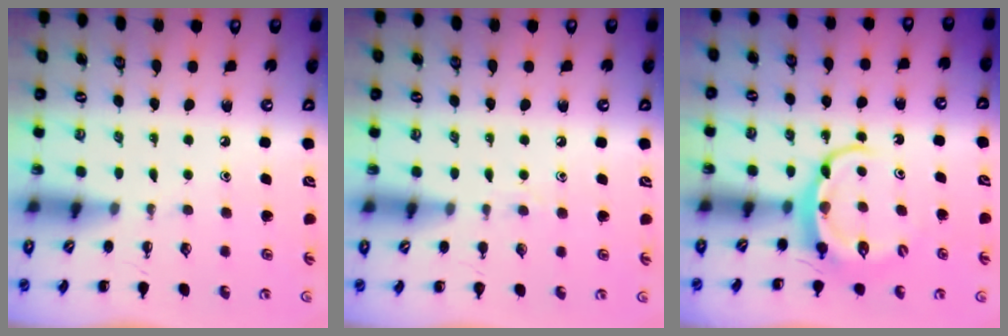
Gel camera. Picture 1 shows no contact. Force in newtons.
{"total": 4.9, "press": 4.7, "slide": 1.4}
{"total": 6.2, "press": 6.2, "slide": 0.6}